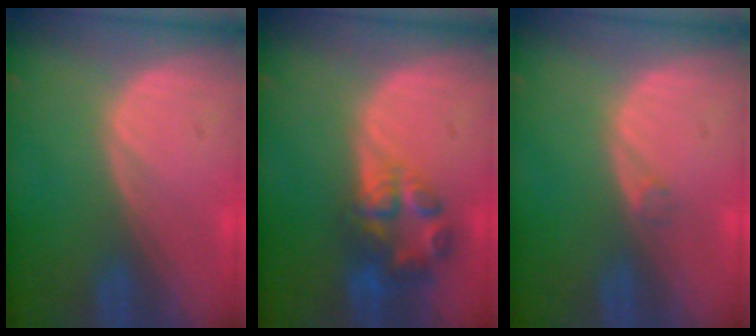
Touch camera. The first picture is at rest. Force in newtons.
{"total": 7.0, "press": 6.1, "slide": 3.5}
{"total": 0.8, "press": 0.8, "slide": 0.1}